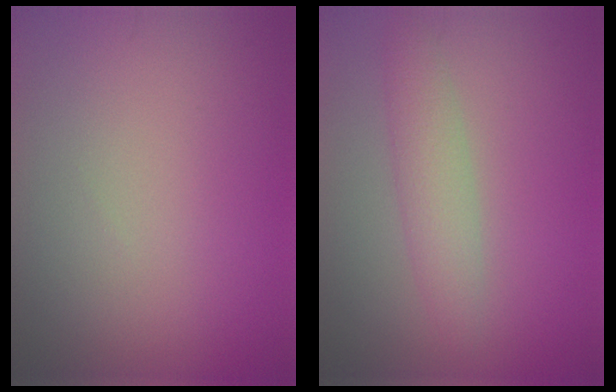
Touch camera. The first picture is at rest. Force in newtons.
{"total": 3.0, "press": 3.0, "slide": 0.1}